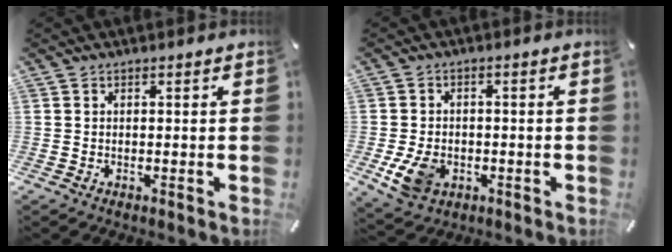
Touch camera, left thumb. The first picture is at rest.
{"total": 7.5, "force": [-2.1, 5.6, 4.5], "torque": [-0.086, 0.001, -0.039]}